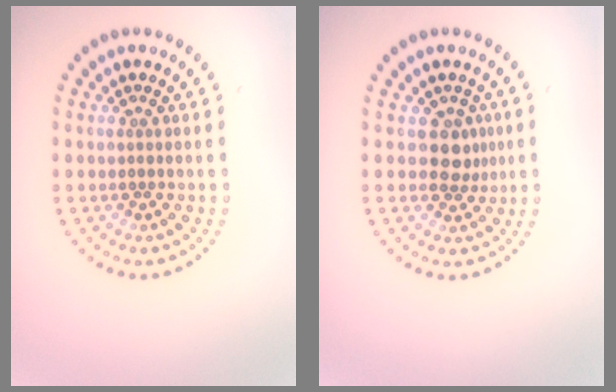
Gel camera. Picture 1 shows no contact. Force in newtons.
{"total": 2.1, "press": 1.8, "slide": 1.2}